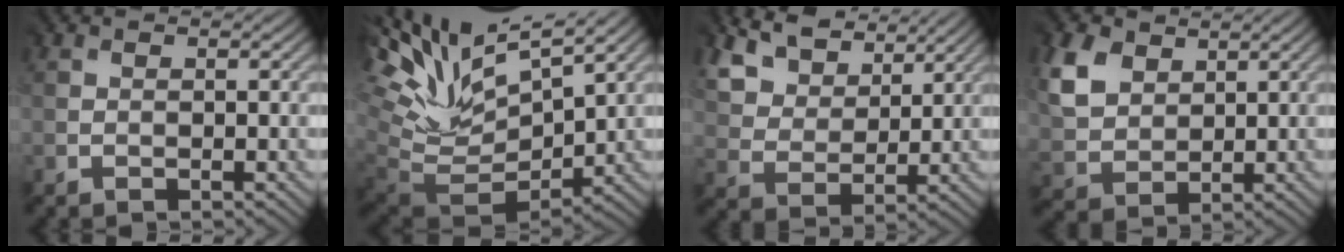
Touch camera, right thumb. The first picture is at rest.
{"total": 12.6, "force": [7.4, 4.2, 9.3], "torque": [-0.197, 0.007, 0.145]}
{"total": 10.3, "force": [7.7, 5.2, 4.3], "torque": [-0.139, -0.008, 0.153]}
{"total": 6.1, "force": [3.2, 4.4, 2.7], "torque": [-0.095, 0.004, 0.070]}